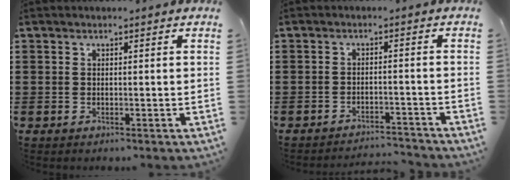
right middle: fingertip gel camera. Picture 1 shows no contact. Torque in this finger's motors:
{"motor_torque": [0.03, -0.03, 0.00, 0.01]}